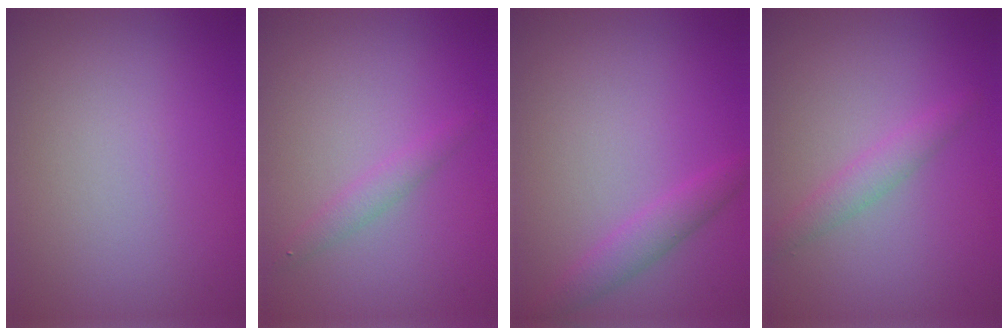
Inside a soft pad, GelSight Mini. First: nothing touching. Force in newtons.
{"total": 1.3, "press": 1.3, "slide": 0.0}
{"total": 2.0, "press": 2.0, "slide": 0.1}
{"total": 1.7, "press": 1.7, "slide": 0.1}